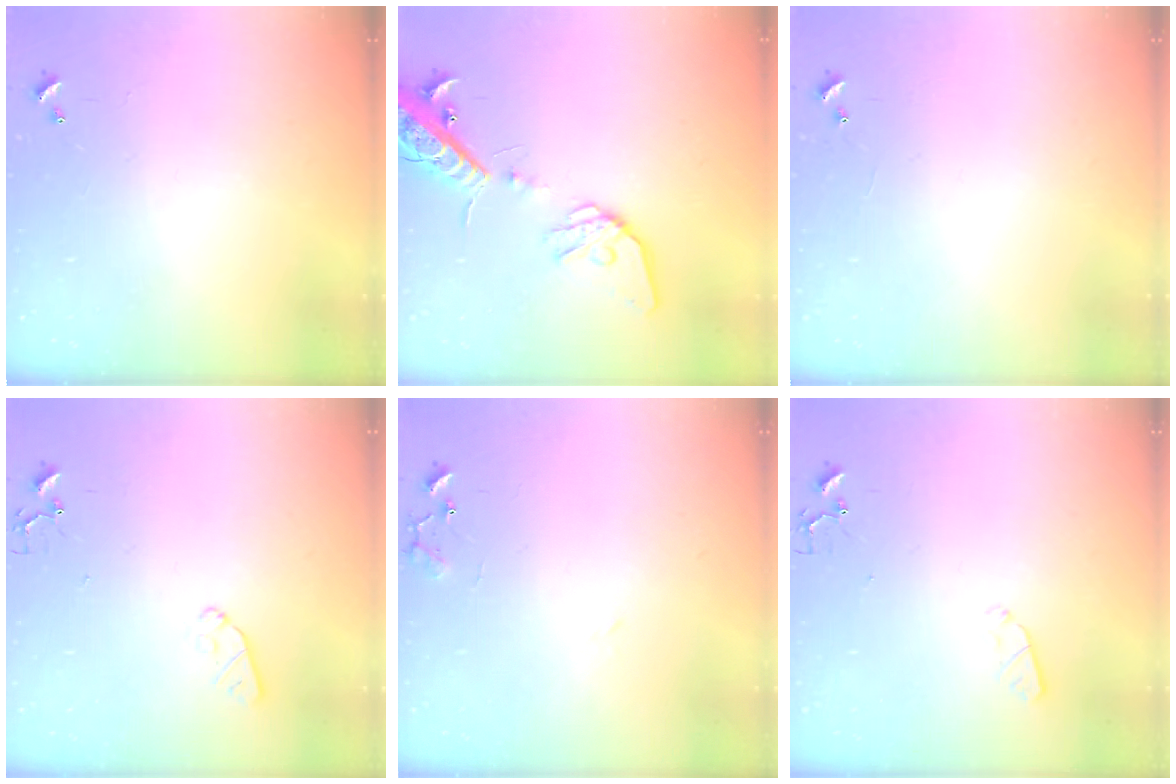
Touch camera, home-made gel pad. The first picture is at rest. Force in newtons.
{"total": 18.9, "press": 18.6, "slide": 3.4}
{"total": 4.7, "press": 4.7, "slide": 0.4}
{"total": 5.9, "press": 5.8, "slide": 0.8}
{"total": 9.5, "press": 9.5, "slide": 0.7}
{"total": 3.6, "press": 3.5, "slide": 0.6}